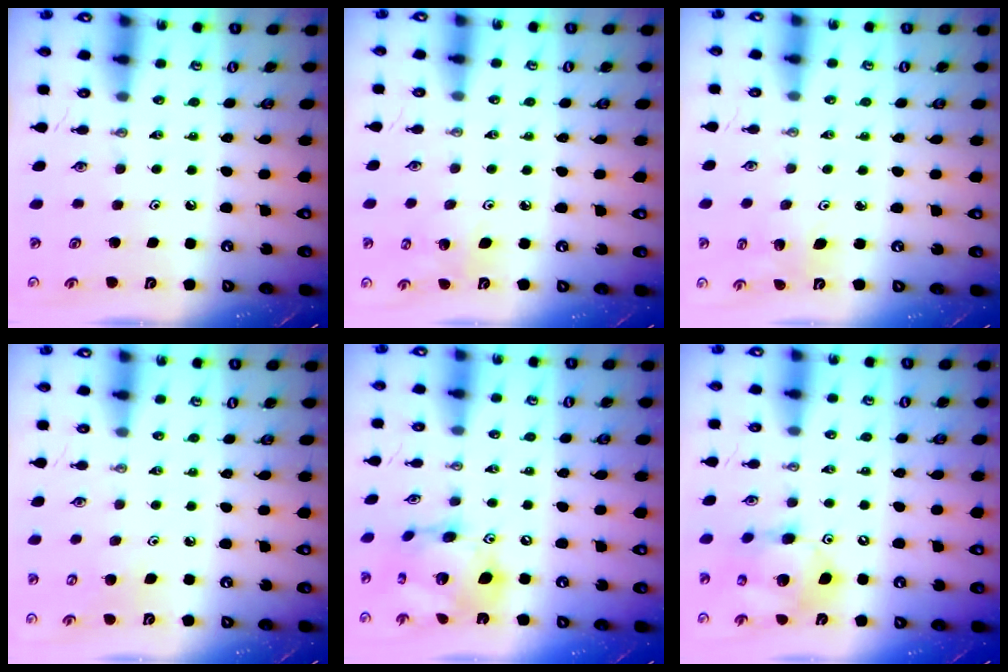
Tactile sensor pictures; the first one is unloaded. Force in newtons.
{"total": 4.2, "press": 3.7, "slide": 1.9}
{"total": 3.3, "press": 2.3, "slide": 2.4}
{"total": 5.3, "press": 5.1, "slide": 1.6}
{"total": 17.3, "press": 17.3, "slide": 1.6}
{"total": 12.7, "press": 12.3, "slide": 3.0}